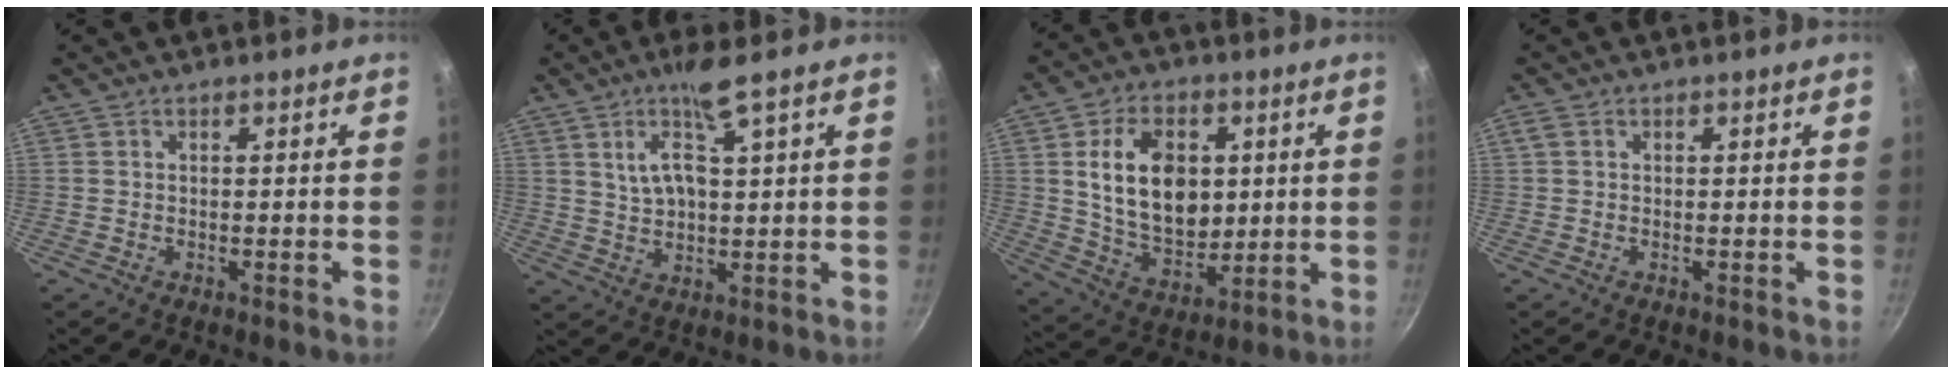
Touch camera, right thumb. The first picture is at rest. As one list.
[{"total": 7.6, "force": [3.9, 1.2, 6.4], "torque": [-0.120, -0.014, 0.082]}, {"total": 16.4, "force": [3.2, 11.2, 11.6], "torque": [-0.166, -0.017, 0.065]}, {"total": 1.1, "force": [0.4, 0.7, 0.7], "torque": [-0.017, 0.004, 0.008]}]